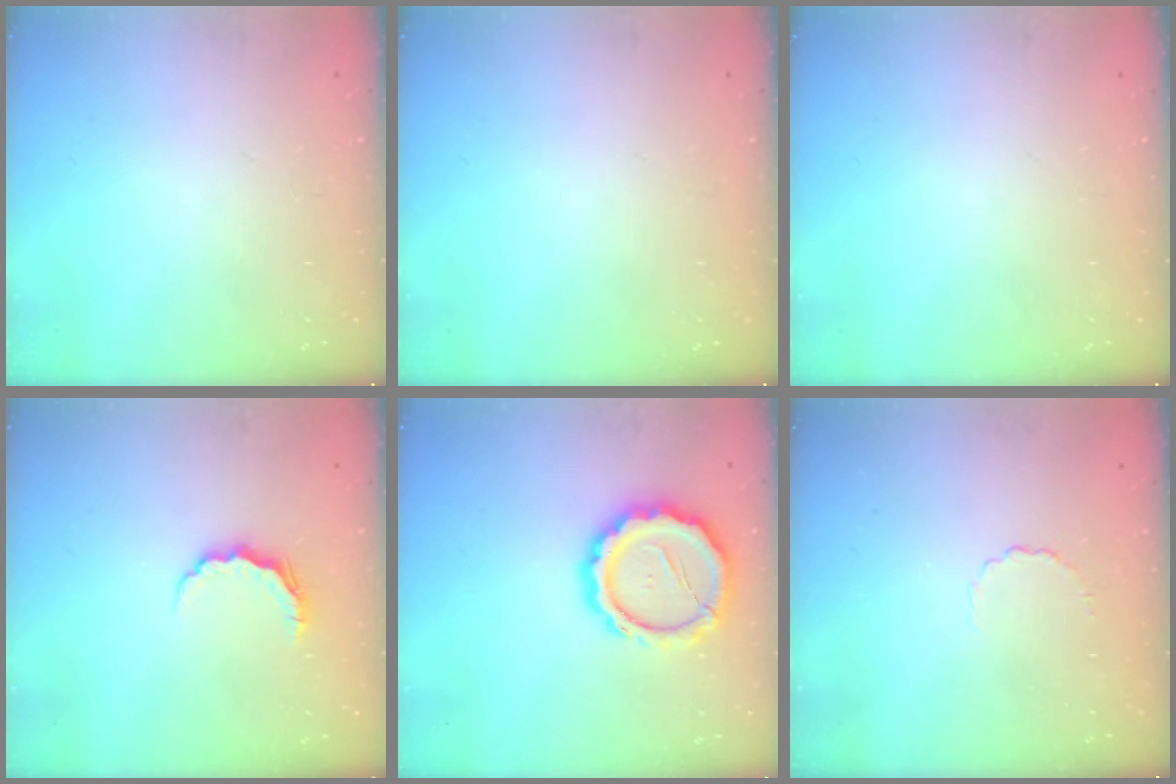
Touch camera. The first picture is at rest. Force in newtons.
{"total": 0.0}
{"total": 0.0}
{"total": 5.8, "press": 5.8, "slide": 0.8}
{"total": 16.6, "press": 16.4, "slide": 3.0}
{"total": 2.6, "press": 2.4, "slide": 1.0}